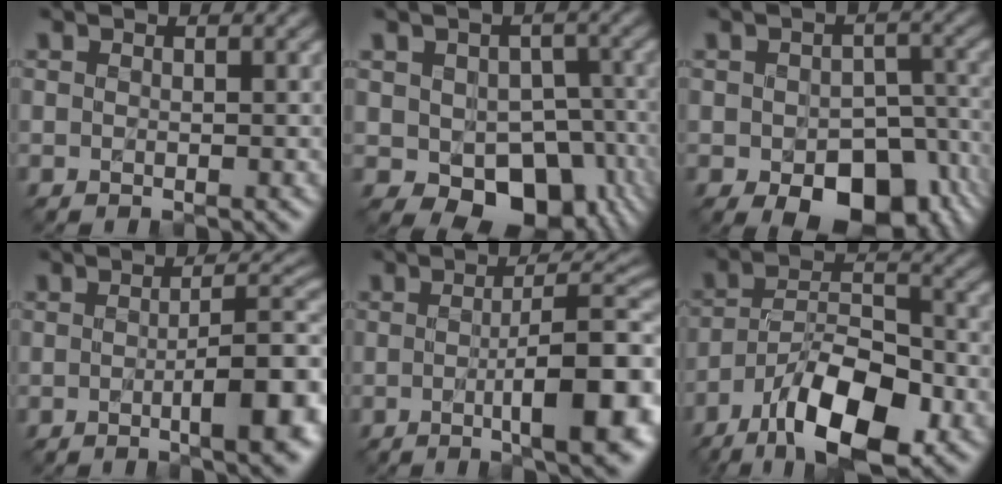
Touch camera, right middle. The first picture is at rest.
{"total": 9.4, "force": [-3.4, 6.4, 6.0], "torque": [-0.080, -0.024, -0.038]}
{"total": 10.6, "force": [-4.7, 6.1, 7.3], "torque": [-0.110, -0.029, -0.051]}
{"total": 7.2, "force": [-1.9, 1.7, 6.8], "torque": [-0.091, 0.005, -0.028]}
{"total": 9.4, "force": [-1.9, 2.1, 9.0], "torque": [-0.119, 0.003, -0.029]}
{"total": 10.4, "force": [-6.0, 3.8, 7.6], "torque": [-0.130, 0.010, -0.109]}